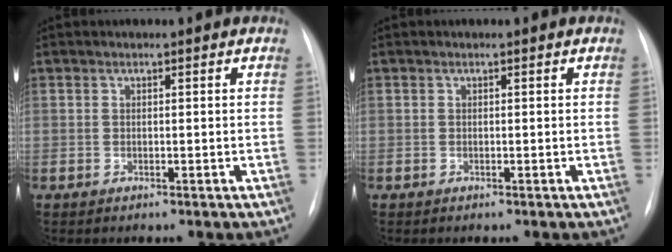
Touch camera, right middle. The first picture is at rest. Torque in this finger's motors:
{"motor_torque": [0.80, -0.75, 0.01, -0.05]}